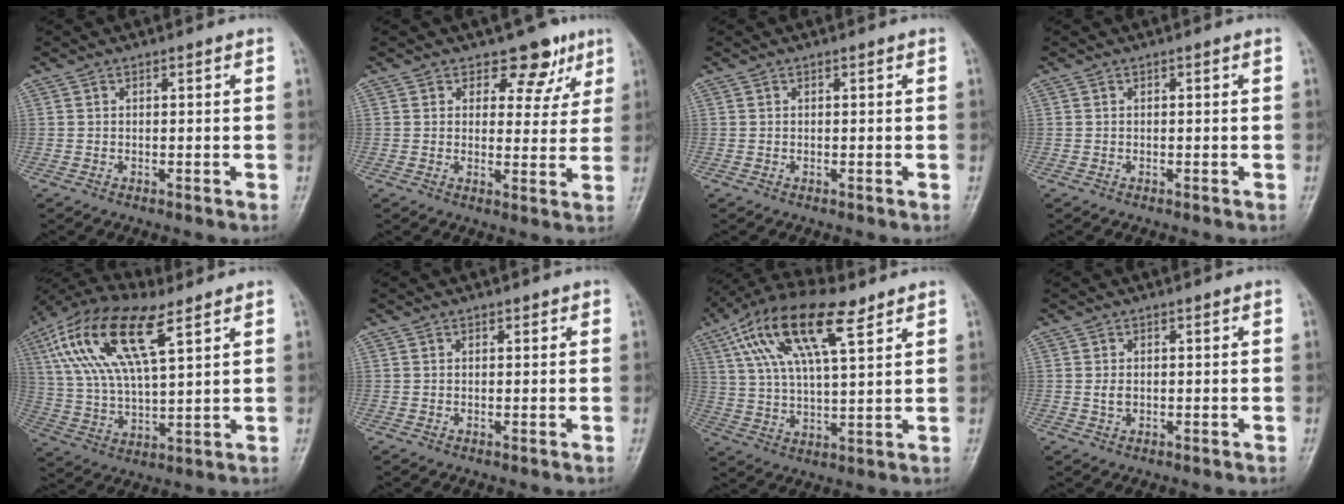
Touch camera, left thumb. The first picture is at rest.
{"total": 6.8, "force": [4.4, 4.5, 2.5], "torque": [0.011, -0.019, 0.055]}
{"total": 0.0}
{"total": 0.0}
{"total": 18.8, "force": [8.5, 7.3, 15.1], "torque": [-0.297, -0.002, 0.159]}
{"total": 0.8, "force": [0.6, 0.5, 0.2], "torque": [0.003, -0.003, 0.005]}
{"total": 17.0, "force": [8.6, 6.1, 13.4], "torque": [-0.242, -0.001, 0.157]}
{"total": 1.6, "force": [0.1, 1.1, 1.1], "torque": [-0.020, -0.002, 0.005]}